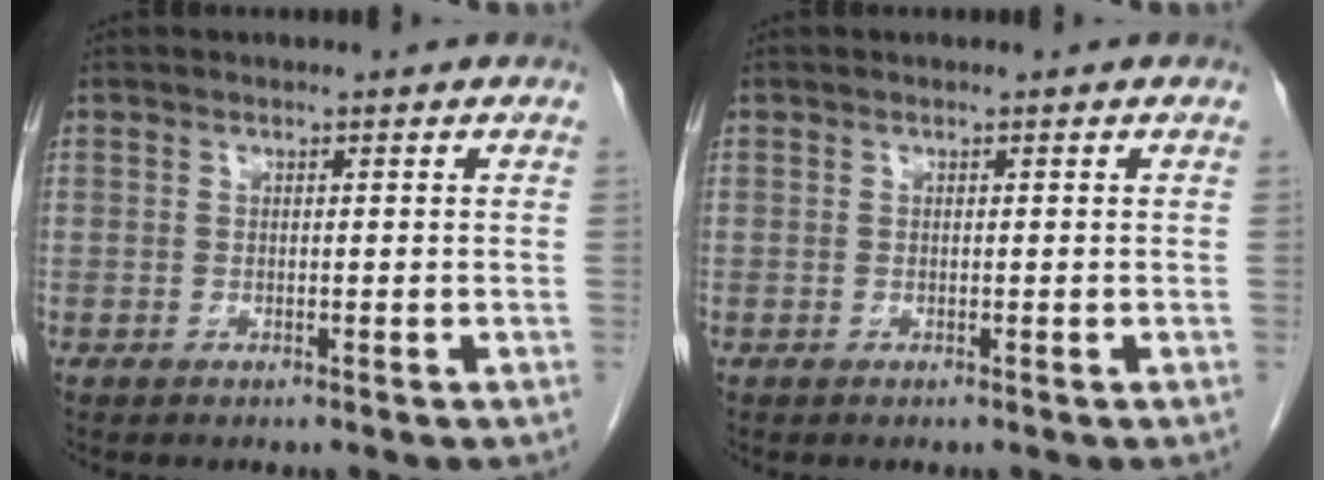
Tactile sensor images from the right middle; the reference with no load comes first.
{"total": 0.0}